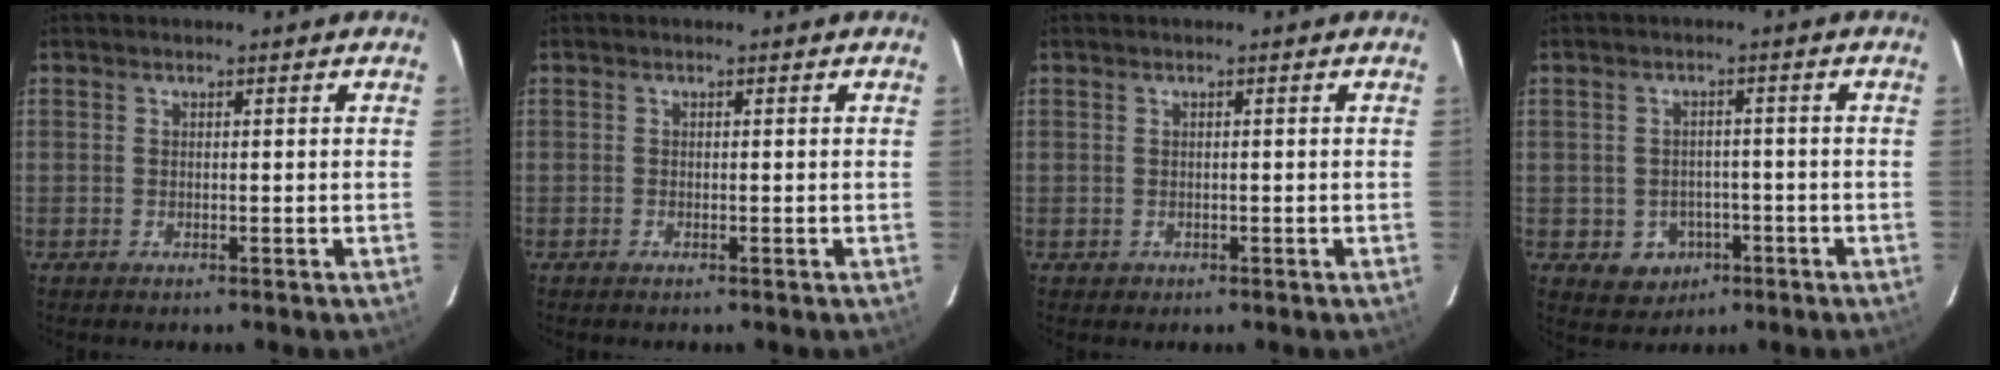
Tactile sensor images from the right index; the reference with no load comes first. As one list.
[{"total": 0.0}, {"total": 1.3, "force": [-0.4, 1.2, 0.1], "torque": [0.001, 0.002, -0.001]}, {"total": 5.7, "force": [-2.2, 5.2, 1.1], "torque": [-0.034, 0.017, -0.014]}]